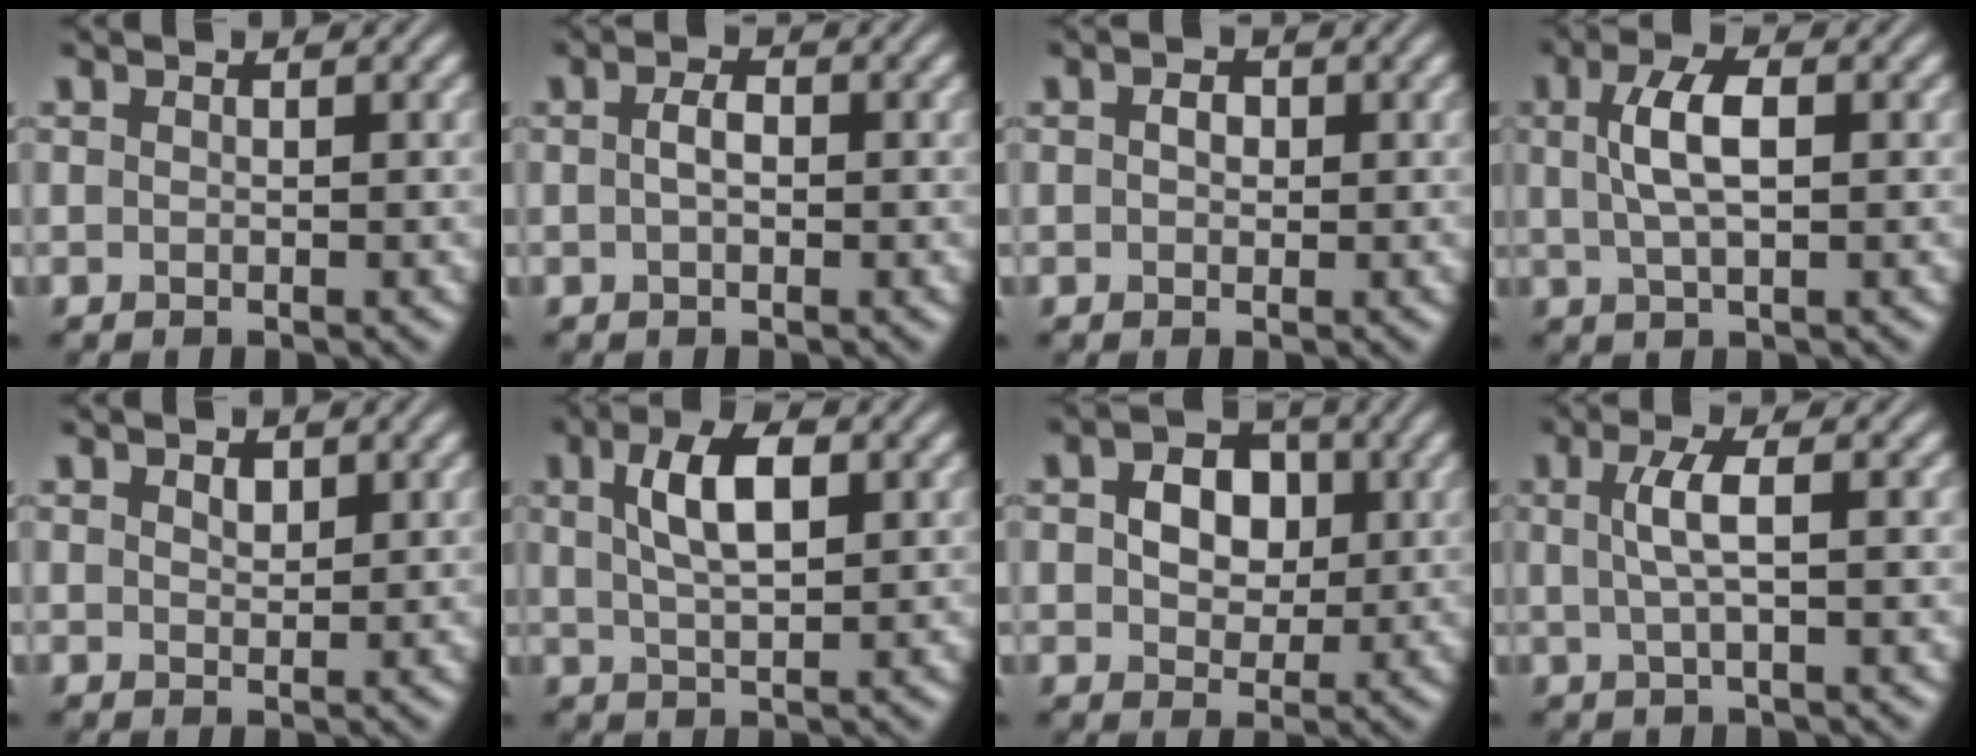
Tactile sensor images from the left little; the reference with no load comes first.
{"total": 1.6, "force": [0.0, 0.9, 1.3], "torque": [-0.026, 0.003, -0.003]}
{"total": 1.4, "force": [0.2, 1.0, 0.9], "torque": [-0.013, 0.001, -0.001]}
{"total": 4.0, "force": [0.8, 1.5, 3.6], "torque": [-0.077, 0.008, 0.012]}
{"total": 1.2, "force": [0.7, 0.7, 0.6], "torque": [-0.011, -0.001, 0.014]}
{"total": 5.0, "force": [1.6, 2.1, 4.2], "torque": [-0.081, 0.008, 0.027]}
{"total": 5.0, "force": [0.8, 3.7, 3.2], "torque": [-0.056, 0.003, 0.002]}
{"total": 2.8, "force": [0.3, 0.6, 2.7], "torque": [-0.055, 0.005, 0.006]}